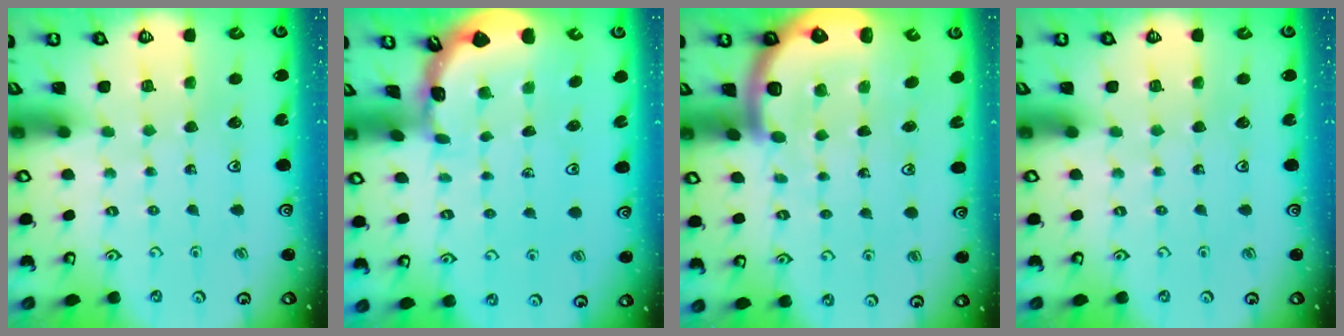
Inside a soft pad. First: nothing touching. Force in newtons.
{"total": 1.8, "press": 1.8, "slide": 0.1}
{"total": 7.6, "press": 7.4, "slide": 1.8}
{"total": 0.0}